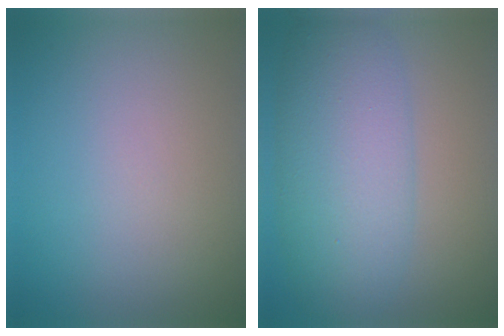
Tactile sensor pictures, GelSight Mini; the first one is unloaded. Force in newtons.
{"total": 7.8, "press": 7.8, "slide": 0.2}